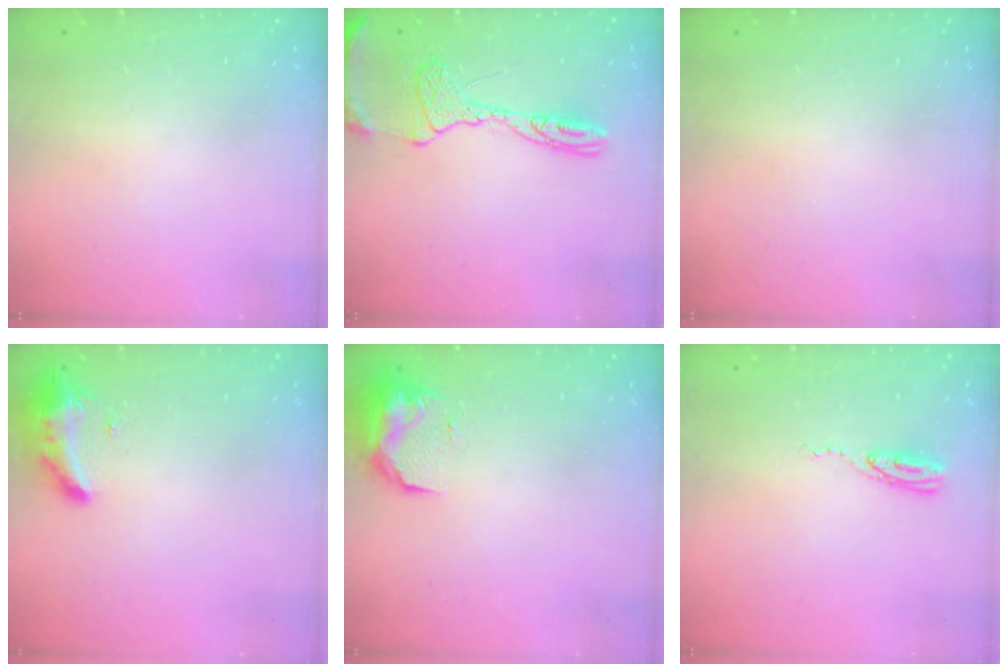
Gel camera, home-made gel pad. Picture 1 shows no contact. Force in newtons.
{"total": 14.7, "press": 14.6, "slide": 1.4}
{"total": 0.0}
{"total": 12.2, "press": 9.7, "slide": 7.4}
{"total": 9.7, "press": 9.6, "slide": 0.9}
{"total": 5.9, "press": 5.9, "slide": 0.4}